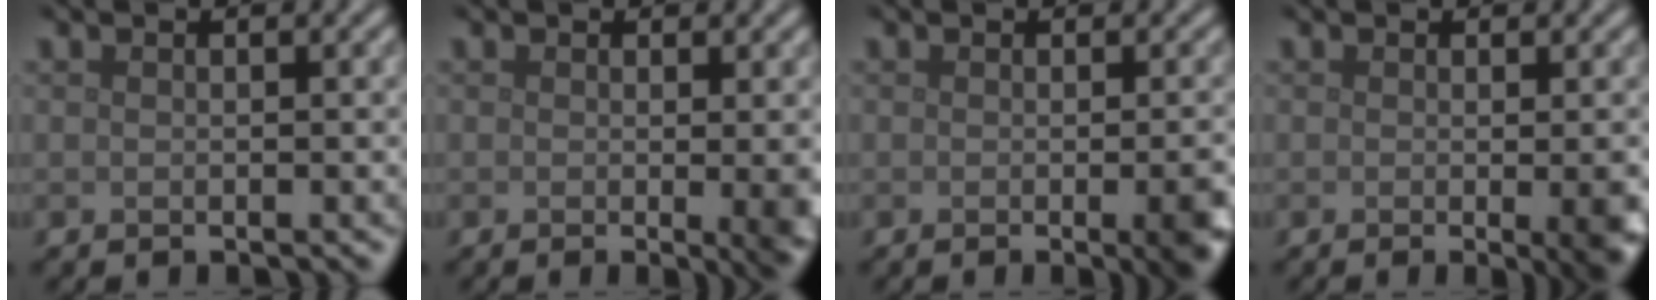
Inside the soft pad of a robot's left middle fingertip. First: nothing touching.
{"total": 5.0, "force": [-0.4, 1.8, 4.7], "torque": [-0.038, -0.009, -0.003]}
{"total": 4.4, "force": [-1.0, 1.5, 4.1], "torque": [-0.038, -0.006, -0.008]}
{"total": 4.0, "force": [-0.7, 1.2, 3.8], "torque": [-0.039, -0.008, -0.008]}